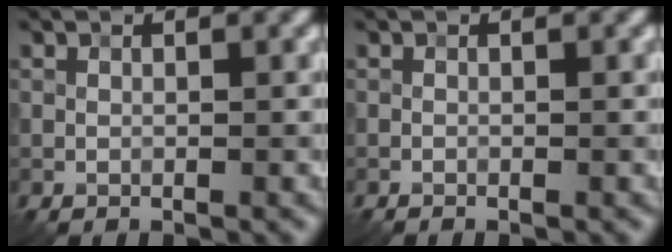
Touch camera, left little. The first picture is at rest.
{"total": 0.0}